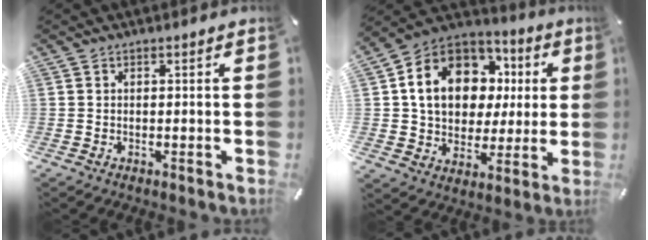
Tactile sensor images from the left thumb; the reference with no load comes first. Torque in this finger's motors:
{"motor_torque": [1.97, 3.04, 1.57, -1.20, 0.23]}